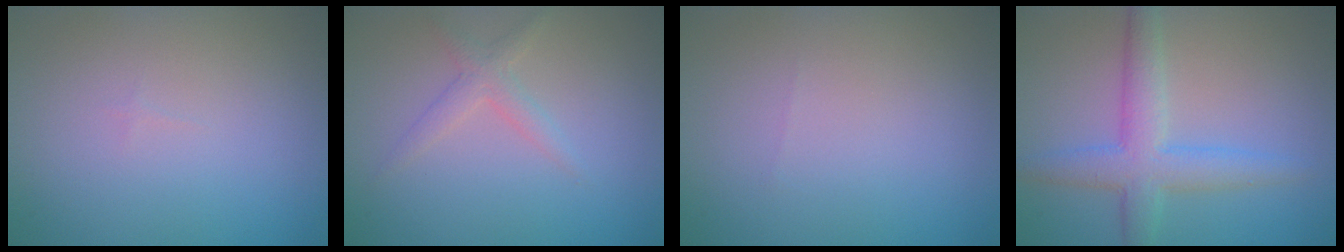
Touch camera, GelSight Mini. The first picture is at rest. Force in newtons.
{"total": 1.8, "press": 1.8, "slide": 0.1}
{"total": 0.0}
{"total": 4.5, "press": 4.5, "slide": 0.1}